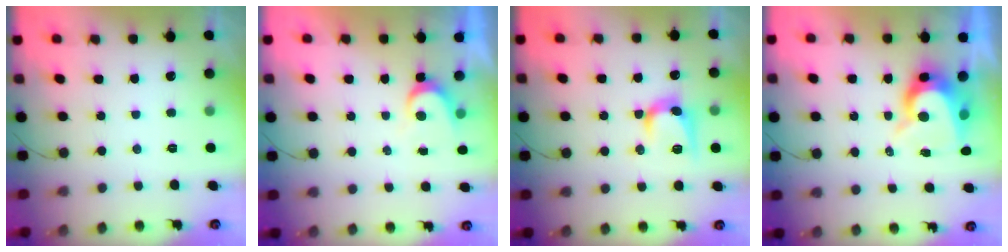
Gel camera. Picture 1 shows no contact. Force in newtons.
{"total": 3.8, "press": 3.8, "slide": 0.3}
{"total": 9.9, "press": 9.9, "slide": 0.3}
{"total": 8.9, "press": 8.9, "slide": 0.5}